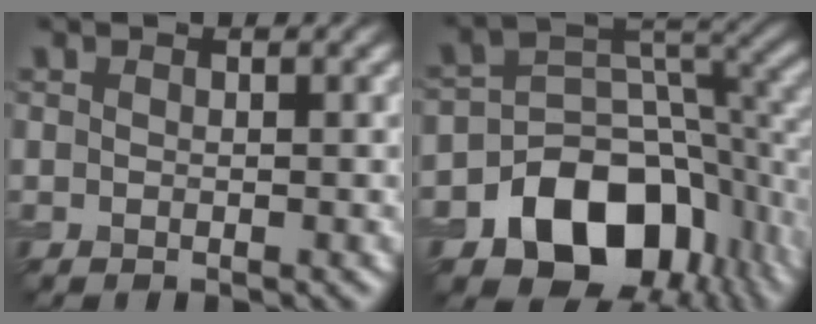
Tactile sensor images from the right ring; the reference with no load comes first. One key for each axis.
{"total": 12.2, "fx": -5.8, "fy": 8.5, "fz": 6.6, "tx": -0.099, "ty": -0.016, "tz": -0.095}